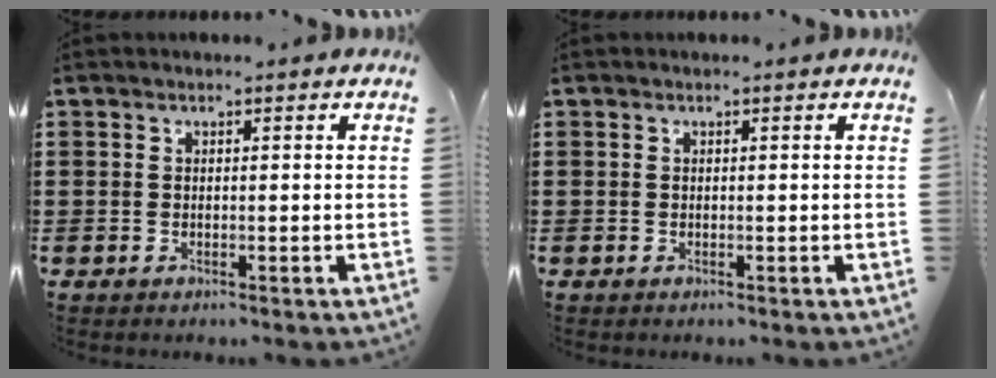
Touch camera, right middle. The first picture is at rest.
{"total": 0.0}